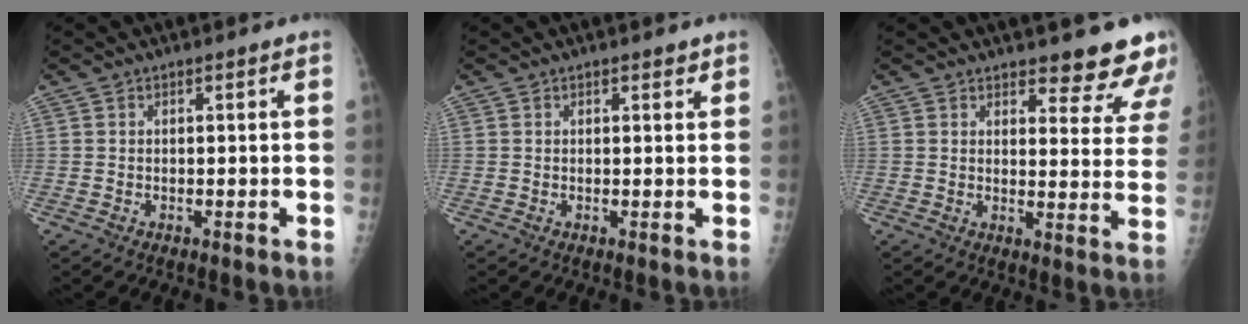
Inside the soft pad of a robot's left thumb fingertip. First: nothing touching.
{"total": 1.2, "force": [0.8, 0.5, 0.7], "torque": [-0.003, -0.003, 0.009]}
{"total": 11.2, "force": [10.1, 3.1, 3.7], "torque": [0.000, -0.072, 0.105]}